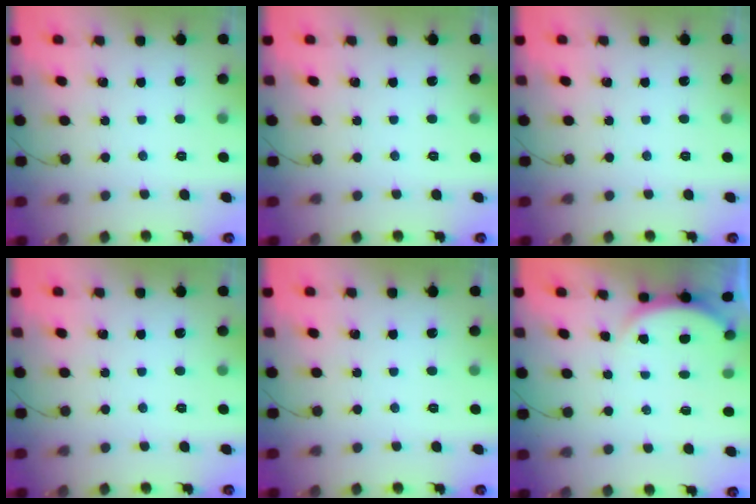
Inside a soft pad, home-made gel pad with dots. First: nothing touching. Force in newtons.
{"total": 0.0}
{"total": 0.0}
{"total": 0.0}
{"total": 0.0}
{"total": 2.6, "press": 2.5, "slide": 0.6}